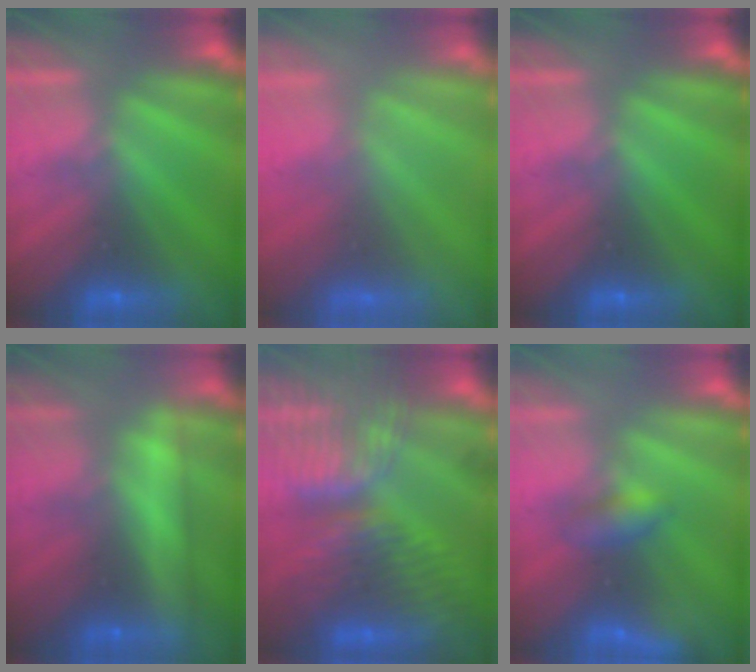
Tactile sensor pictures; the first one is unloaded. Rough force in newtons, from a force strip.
{"total": 8.3}
{"total": 0.0}
{"total": 2.4}
{"total": 6.8}
{"total": 2.1}